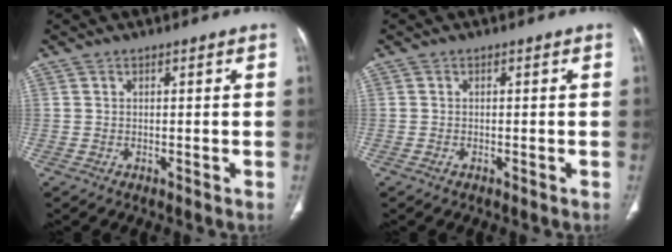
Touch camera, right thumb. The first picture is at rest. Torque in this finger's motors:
{"motor_torque": [-0.18, -0.18, -0.22, 0.32, -0.02]}